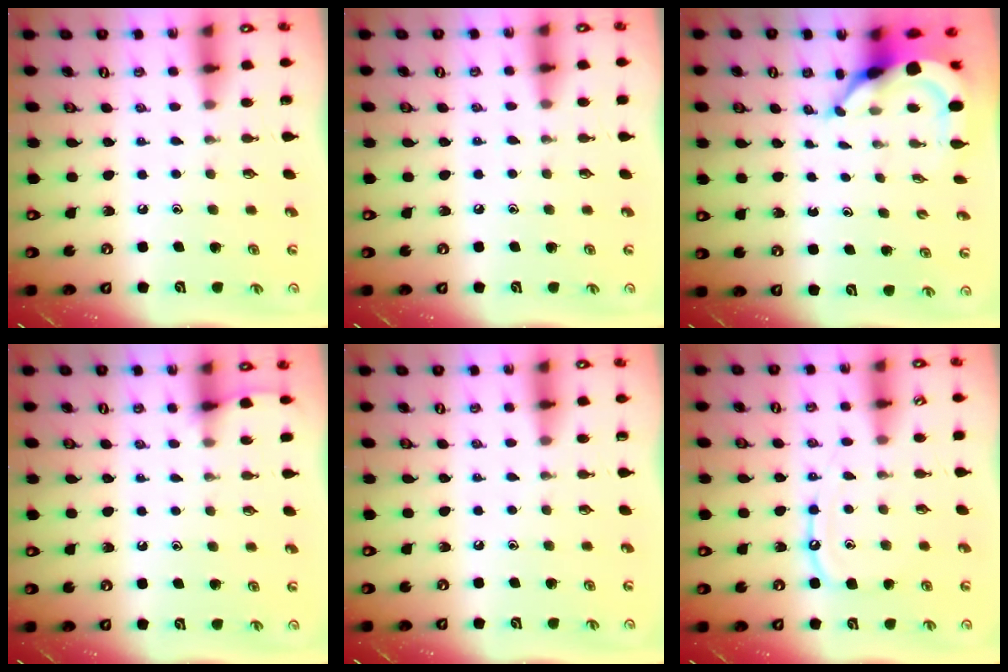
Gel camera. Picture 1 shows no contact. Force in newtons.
{"total": 3.8, "press": 3.7, "slide": 0.6}
{"total": 5.5, "press": 5.4, "slide": 0.8}
{"total": 2.4, "press": 2.4, "slide": 0.4}
{"total": 0.0}
{"total": 9.5, "press": 9.5, "slide": 1.0}